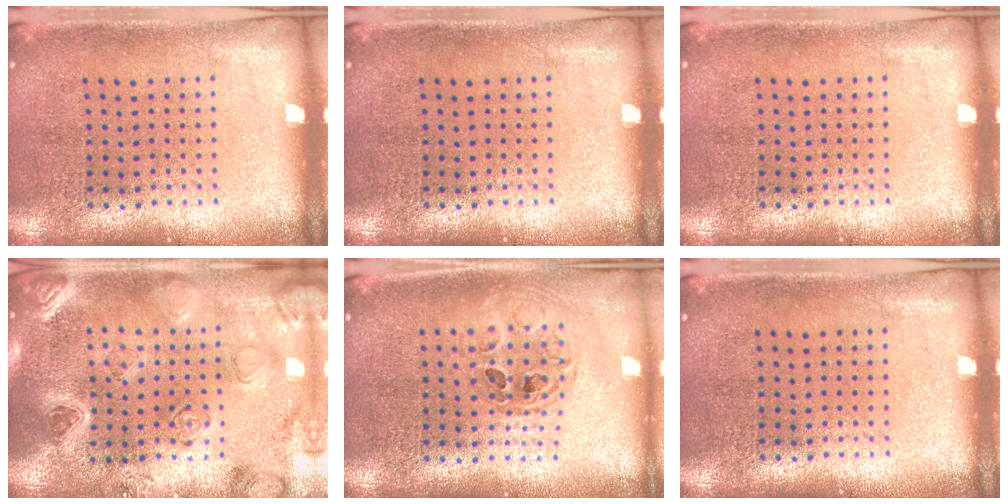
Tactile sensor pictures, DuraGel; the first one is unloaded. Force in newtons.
{"total": 0.0}
{"total": 0.0}
{"total": 2.2, "press": 2.2, "slide": 0.2}
{"total": 0.7, "press": 0.7, "slide": 0.1}
{"total": 0.0}